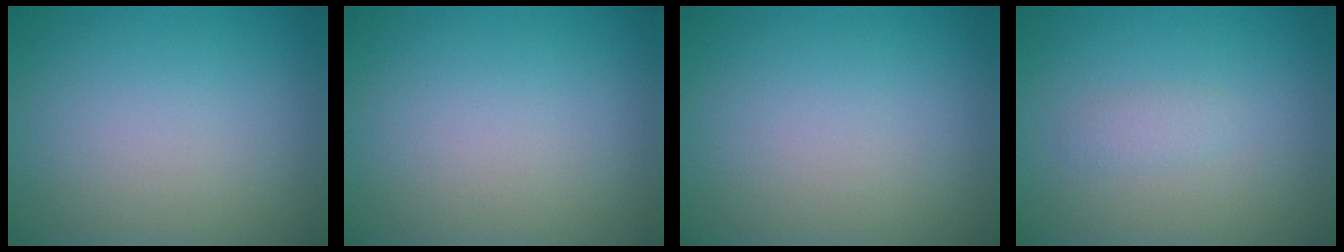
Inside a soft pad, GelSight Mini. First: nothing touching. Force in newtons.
{"total": 0.0}
{"total": 0.0}
{"total": 1.0, "press": 1.0, "slide": 0.0}